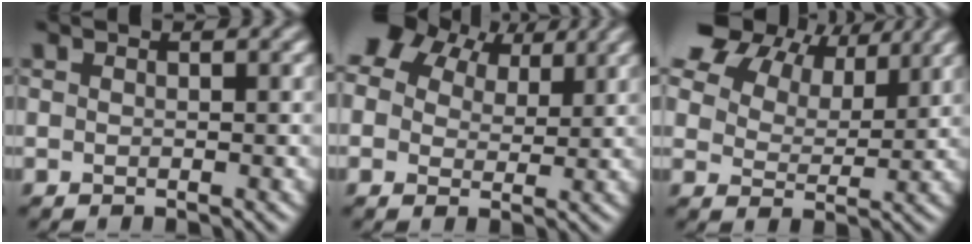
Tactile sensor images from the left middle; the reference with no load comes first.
{"total": 8.7, "force": [5.4, 5.1, 4.6], "torque": [-0.094, 0.022, 0.081]}
{"total": 9.9, "force": [7.0, 5.3, 4.6], "torque": [-0.117, 0.022, 0.117]}